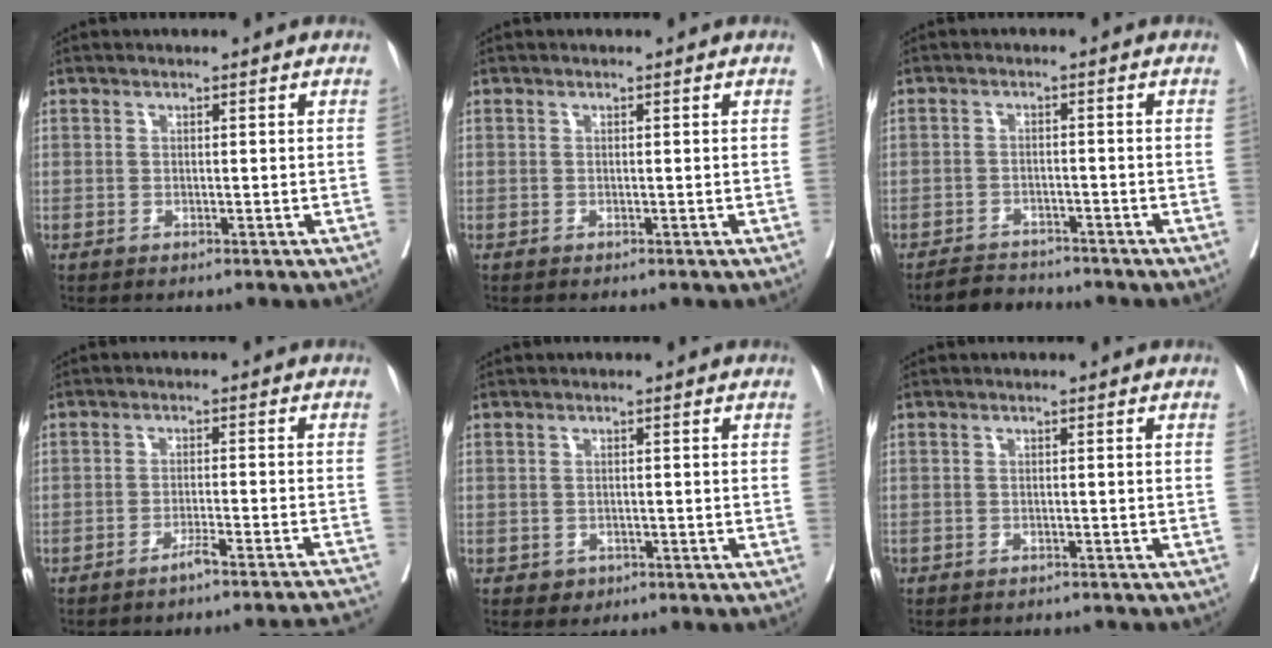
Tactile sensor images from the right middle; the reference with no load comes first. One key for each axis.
{"total": 0.0}
{"total": 3.9, "fx": -3.8, "fy": 0.9, "fz": 0.1, "tx": -0.008, "ty": -0.010, "tz": -0.065}
{"total": 11.5, "fx": -10.8, "fy": -1.7, "fz": 3.3, "tx": -0.007, "ty": -0.006, "tz": -0.136}
{"total": 1.3, "fx": -0.6, "fy": 1.1, "fz": 0.3, "tx": -0.003, "ty": 0.003, "tz": -0.005}
{"total": 3.6, "fx": -3.3, "fy": 1.3, "fz": 0.6, "tx": -0.005, "ty": -0.002, "tz": -0.044}